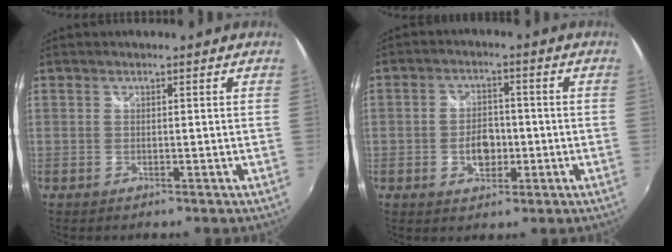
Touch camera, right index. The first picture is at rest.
{"total": 5.5, "force": [-1.4, 3.7, 3.9], "torque": [-0.072, 0.004, -0.018]}